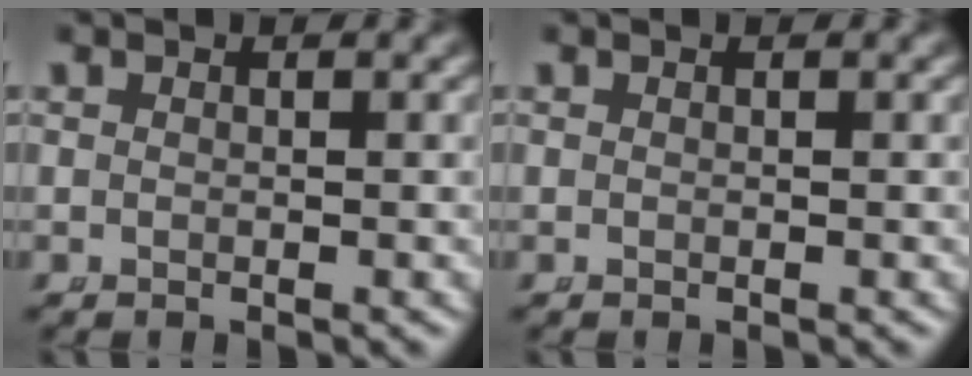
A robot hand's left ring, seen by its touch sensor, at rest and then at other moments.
{"total": 0.0}